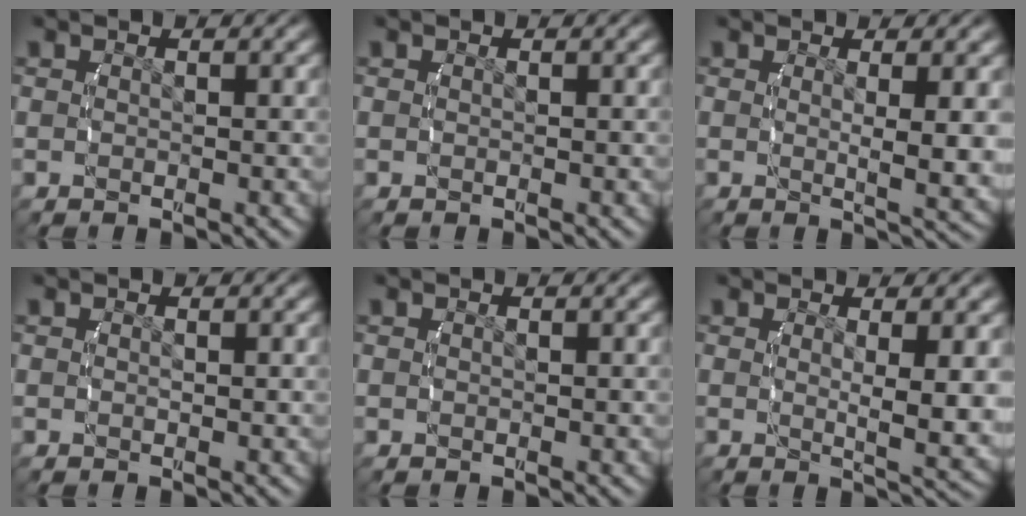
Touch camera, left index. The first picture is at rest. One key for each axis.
{"total": 0.0}
{"total": 3.4, "fx": 0.8, "fy": -0.2, "fz": 3.3, "tx": -0.047, "ty": -0.009, "tz": 0.015}
{"total": 0.0}
{"total": 0.0}
{"total": 3.9, "fx": 0.9, "fy": -0.1, "fz": 3.8, "tx": -0.055, "ty": -0.012, "tz": 0.019}